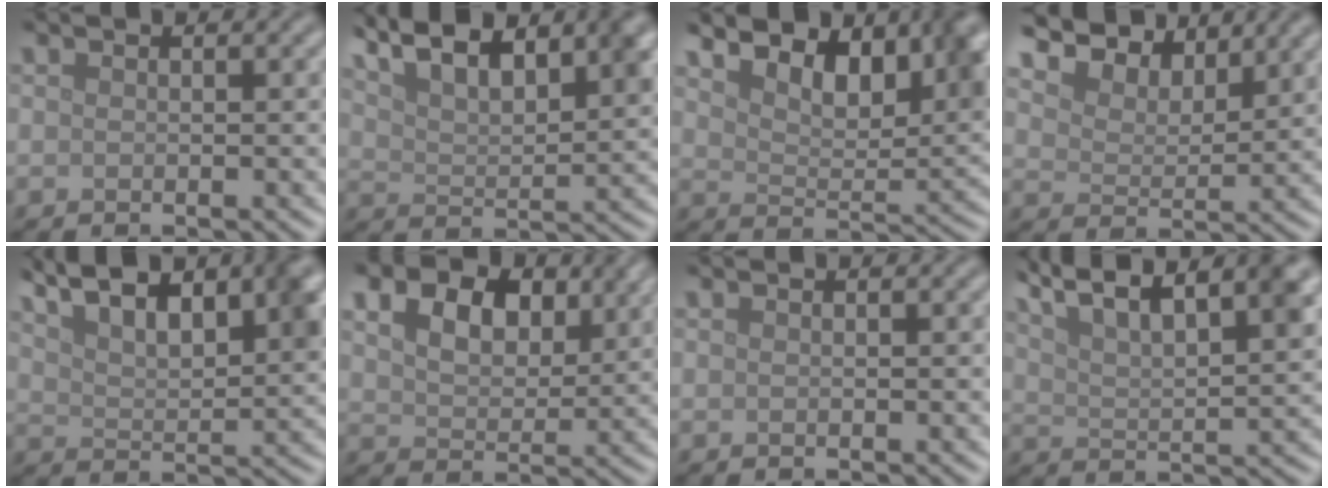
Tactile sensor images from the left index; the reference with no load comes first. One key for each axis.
{"total": 9.0, "fx": 6.1, "fy": 3.2, "fz": 5.8, "tx": -0.091, "ty": 0.024, "tz": 0.088}
{"total": 8.5, "fx": 5.8, "fy": 3.5, "fz": 5.2, "tx": -0.080, "ty": 0.007, "tz": 0.085}
{"total": 8.0, "fx": 6.5, "fy": 3.2, "fz": 3.4, "tx": -0.077, "ty": 0.007, "tz": 0.103}
{"total": 9.4, "fx": 5.5, "fy": 3.6, "fz": 6.7, "tx": -0.098, "ty": 0.021, "tz": 0.086}
{"total": 7.1, "fx": 3.9, "fy": 4.2, "fz": 4.2, "tx": -0.081, "ty": 0.012, "tz": 0.049}
{"total": 0.0}
{"total": 10.7, "fx": 7.7, "fy": 3.1, "fz": 6.8, "tx": -0.102, "ty": 0.030, "tz": 0.104}